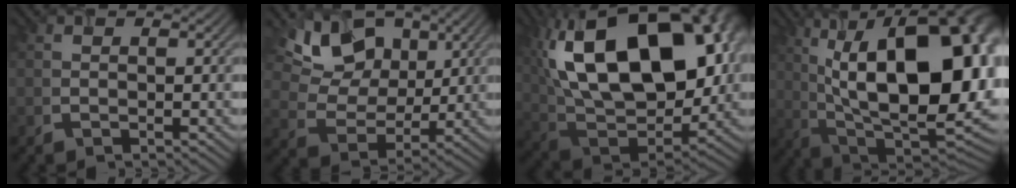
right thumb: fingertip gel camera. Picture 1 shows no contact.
{"total": 11.7, "force": [6.2, 7.8, 6.2], "torque": [-0.144, 0.004, 0.126]}
{"total": 21.5, "force": [5.7, 12.6, 16.5], "torque": [-0.314, 0.029, 0.106]}
{"total": 22.0, "force": [4.3, 11.3, 18.4], "torque": [-0.271, 0.031, 0.069]}